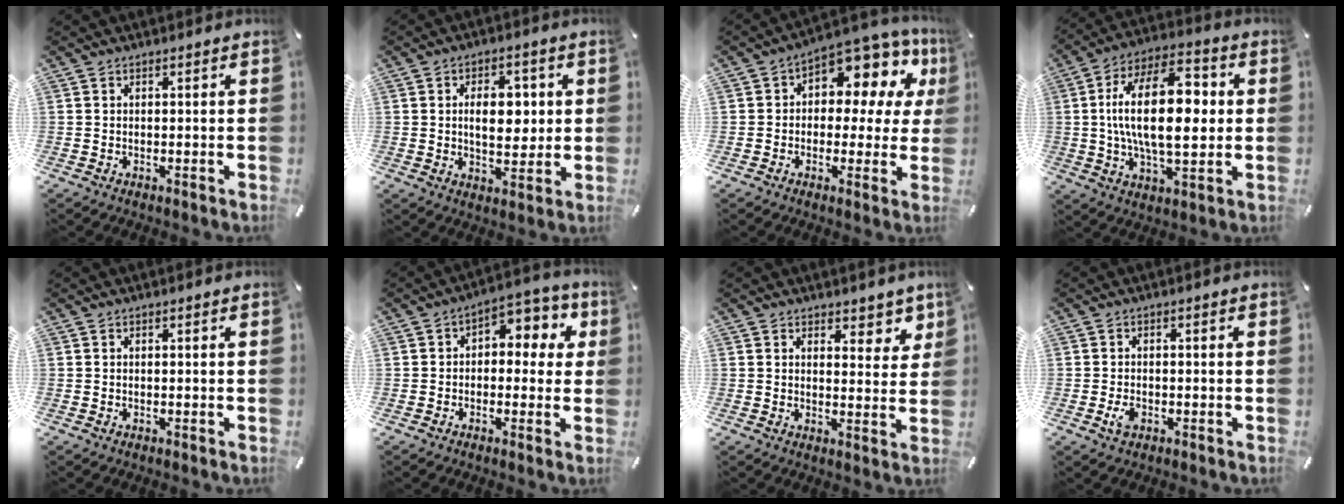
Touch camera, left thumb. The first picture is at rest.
{"total": 8.9, "force": [1.2, 5.7, 6.8], "torque": [-0.089, -0.002, 0.014]}
{"total": 9.8, "force": [4.4, 6.2, 6.3], "torque": [-0.089, -0.044, 0.079]}
{"total": 21.2, "force": [1.6, 10.9, 18.2], "torque": [-0.331, 0.001, 0.018]}
{"total": 0.0}
{"total": 6.9, "force": [1.3, 4.8, 4.8], "torque": [-0.064, -0.003, 0.017]}
{"total": 5.7, "force": [4.2, 3.3, 2.0], "torque": [-0.005, -0.033, 0.069]}
{"total": 2.6, "force": [-0.9, 1.6, 1.9], "torque": [-0.054, -0.005, -0.021]}